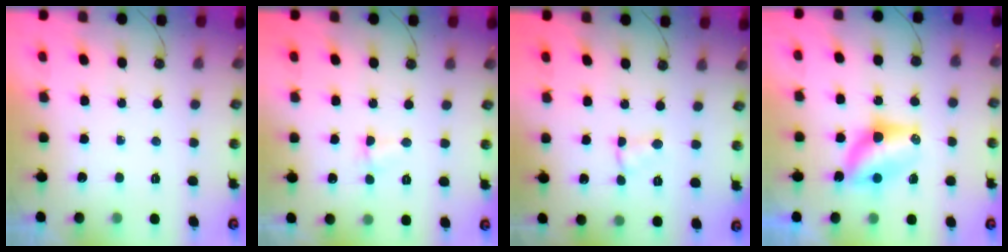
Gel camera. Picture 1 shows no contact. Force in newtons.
{"total": 2.2, "press": 2.1, "slide": 0.5}
{"total": 1.0, "press": 0.9, "slide": 0.5}
{"total": 9.3, "press": 8.4, "slide": 4.1}